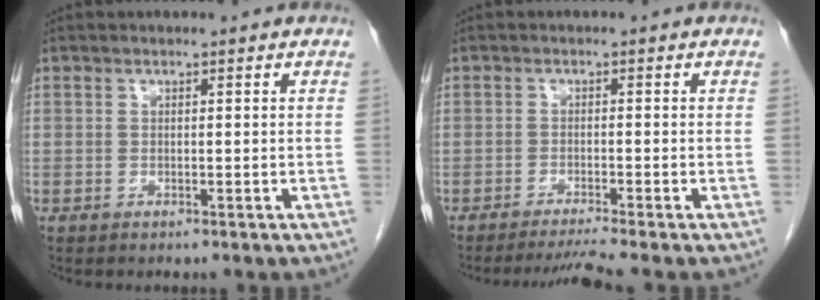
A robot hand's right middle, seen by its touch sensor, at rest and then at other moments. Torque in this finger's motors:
{"motor_torque": [0.04, -0.02, -0.01, 0.00]}